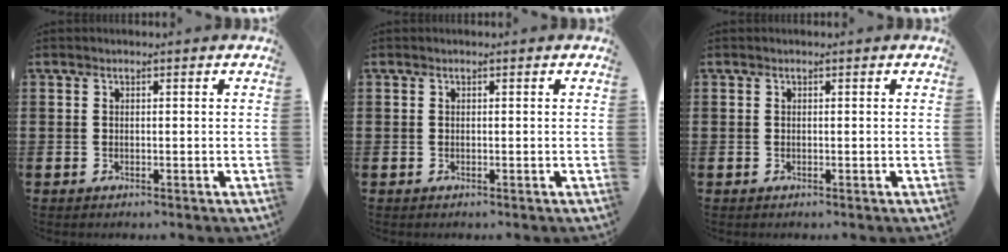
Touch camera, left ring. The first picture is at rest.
{"total": 0.0}
{"total": 0.0}